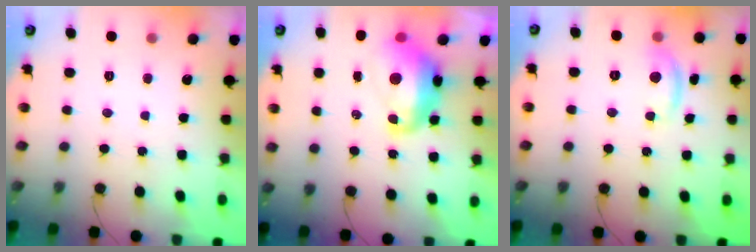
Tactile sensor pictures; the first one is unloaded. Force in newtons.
{"total": 10.9, "press": 10.9, "slide": 0.8}
{"total": 8.2, "press": 8.2, "slide": 0.3}